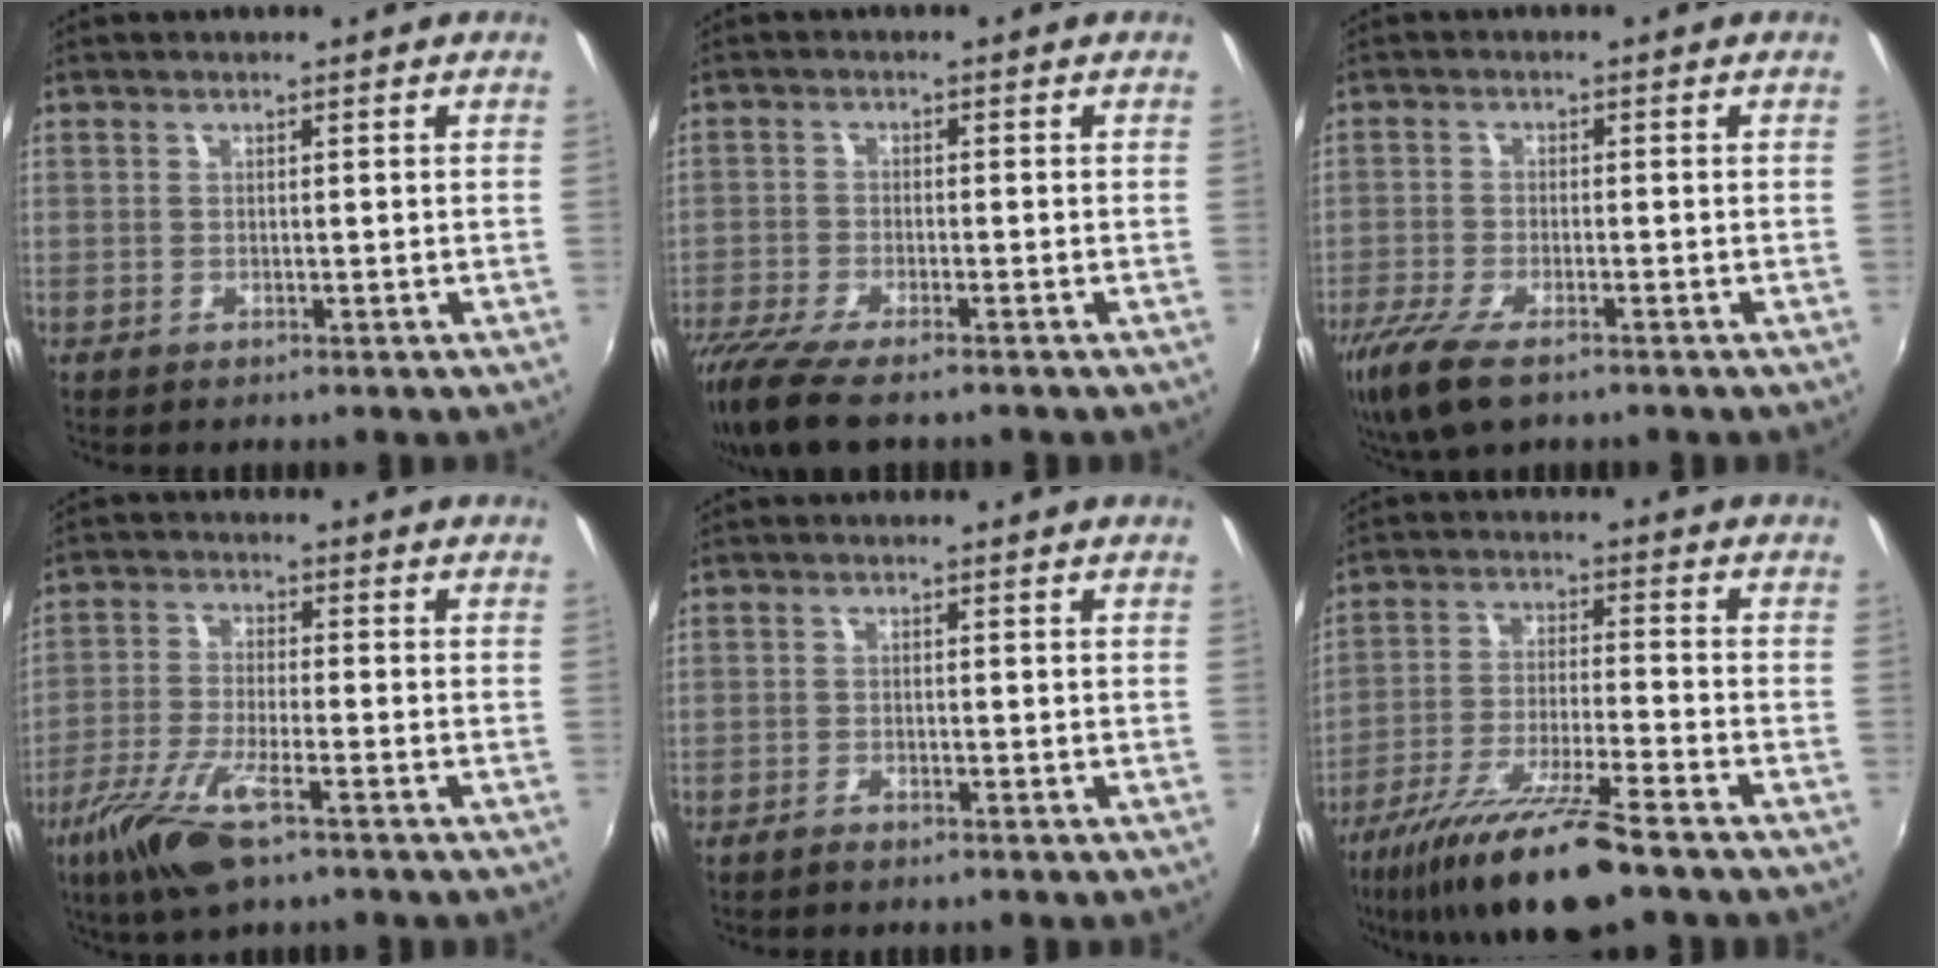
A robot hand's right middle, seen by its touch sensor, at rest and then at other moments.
{"total": 11.1, "force": [-8.8, 2.1, 6.5], "torque": [-0.153, -0.047, -0.160]}
{"total": 10.0, "force": [-6.7, 3.1, 6.7], "torque": [-0.161, -0.037, -0.127]}
{"total": 11.0, "force": [-6.6, 2.6, 8.4], "torque": [-0.188, -0.021, -0.130]}
{"total": 1.2, "force": [-1.1, 0.1, 0.5], "torque": [-0.015, 0.000, -0.023]}
{"total": 15.5, "force": [-11.7, 1.0, 10.2], "torque": [-0.208, -0.030, -0.209]}